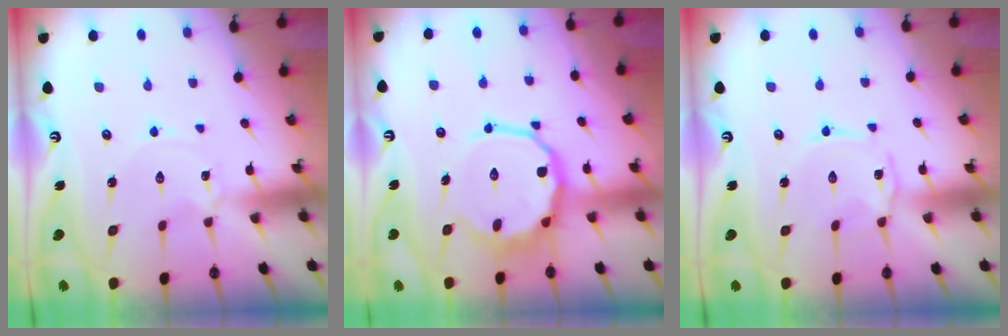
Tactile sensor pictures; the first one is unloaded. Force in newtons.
{"total": 12.0, "press": 11.8, "slide": 2.5}
{"total": 1.7, "press": 1.7, "slide": 0.4}